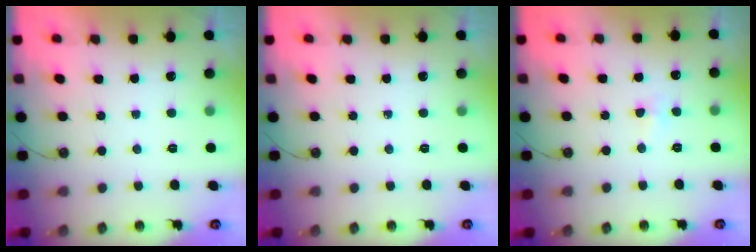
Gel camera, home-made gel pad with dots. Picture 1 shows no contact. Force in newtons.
{"total": 0.0}
{"total": 3.6, "press": 3.5, "slide": 0.9}